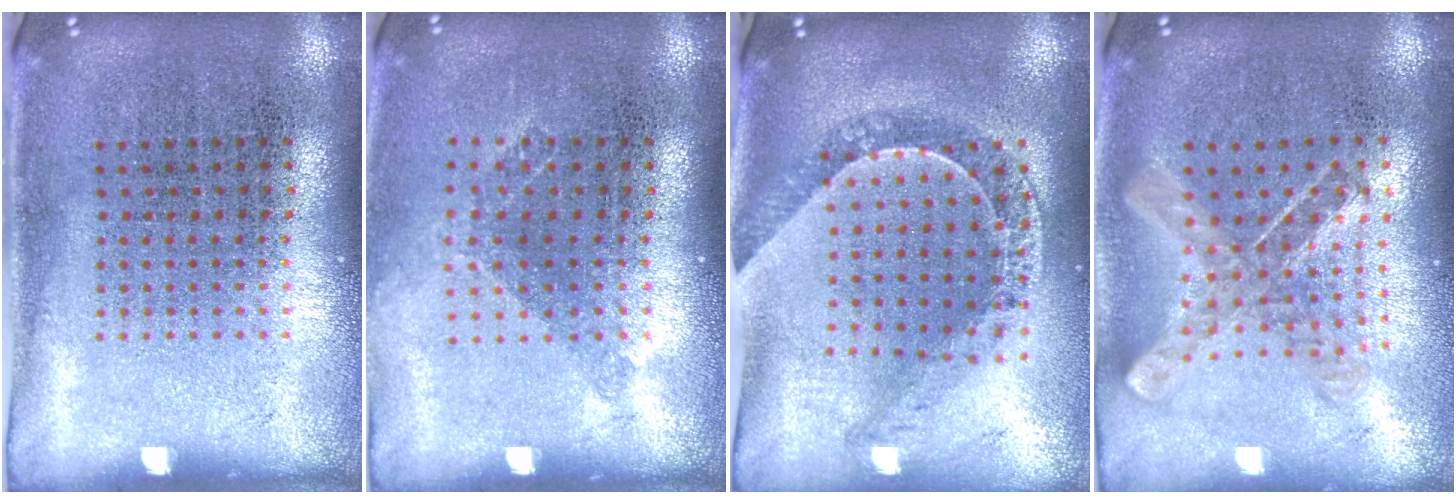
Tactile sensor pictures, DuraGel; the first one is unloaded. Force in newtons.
{"total": 1.0, "press": 0.8, "slide": 0.6}
{"total": 1.2, "press": 1.2, "slide": 0.2}
{"total": 0.9, "press": 0.9, "slide": 0.1}